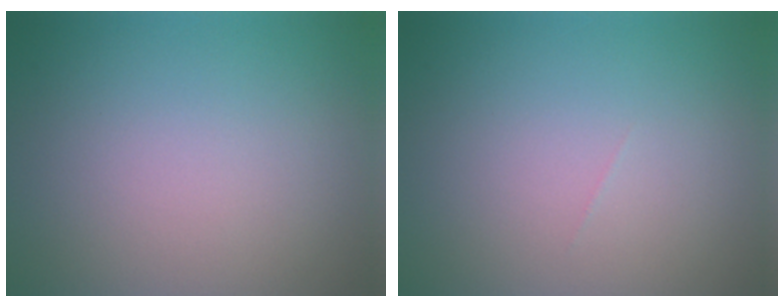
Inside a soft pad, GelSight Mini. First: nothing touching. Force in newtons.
{"total": 0.0}